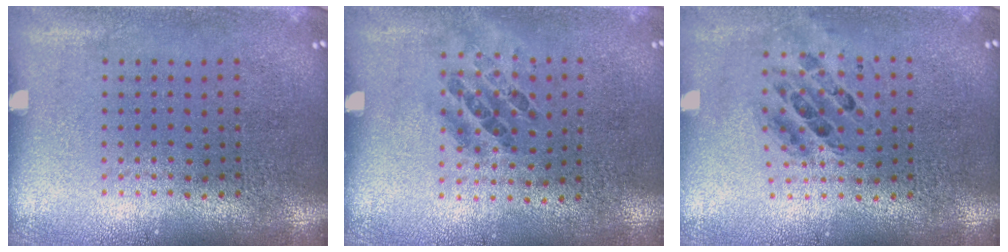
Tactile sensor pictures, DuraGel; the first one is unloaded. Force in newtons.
{"total": 1.0, "press": 0.7, "slide": 0.7}
{"total": 0.7, "press": 0.7, "slide": 0.1}